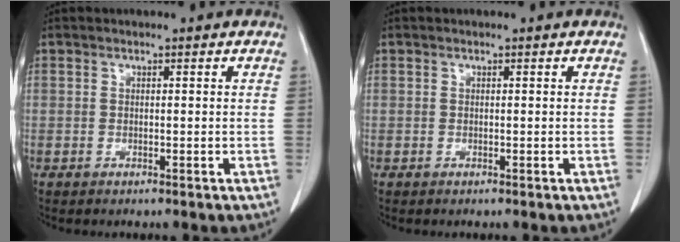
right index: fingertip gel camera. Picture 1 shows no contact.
{"total": 0.0}